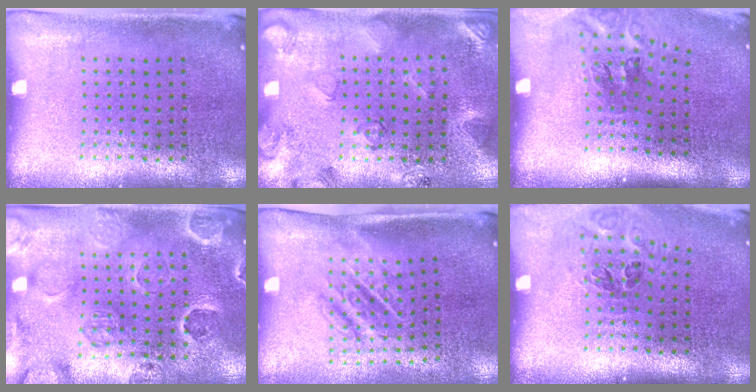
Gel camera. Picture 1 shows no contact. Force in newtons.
{"total": 2.2, "press": 1.9, "slide": 1.1}
{"total": 2.1, "press": 1.4, "slide": 1.7}
{"total": 2.6, "press": 2.4, "slide": 0.8}
{"total": 1.7, "press": 1.3, "slide": 1.1}
{"total": 1.2, "press": 1.1, "slide": 0.5}